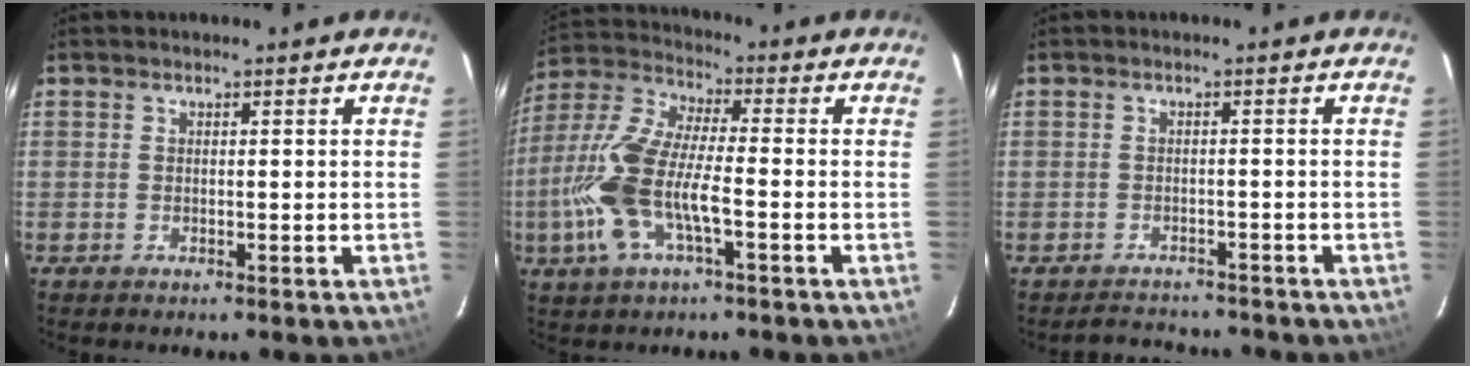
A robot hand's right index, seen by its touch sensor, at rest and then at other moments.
{"total": 14.3, "force": [-4.3, 4.7, 12.8], "torque": [-0.281, -0.001, -0.088]}
{"total": 4.7, "force": [-4.1, 2.1, 0.4], "torque": [-0.011, 0.015, -0.062]}